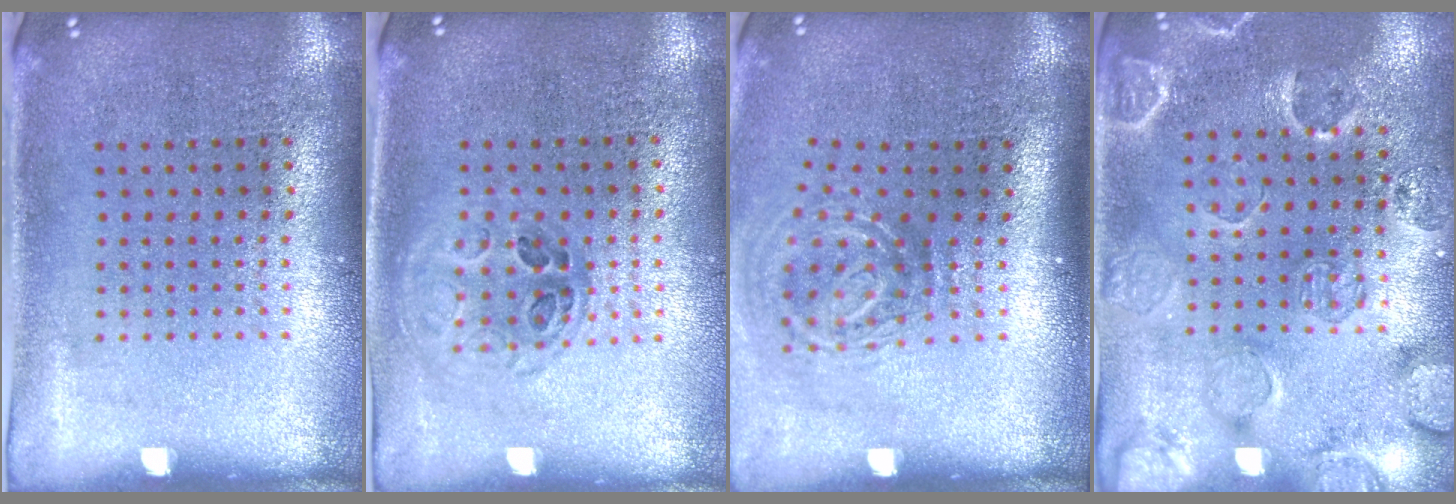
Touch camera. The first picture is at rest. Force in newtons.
{"total": 1.0, "press": 0.9, "slide": 0.3}
{"total": 2.0, "press": 1.2, "slide": 1.6}
{"total": 2.5, "press": 2.0, "slide": 1.5}